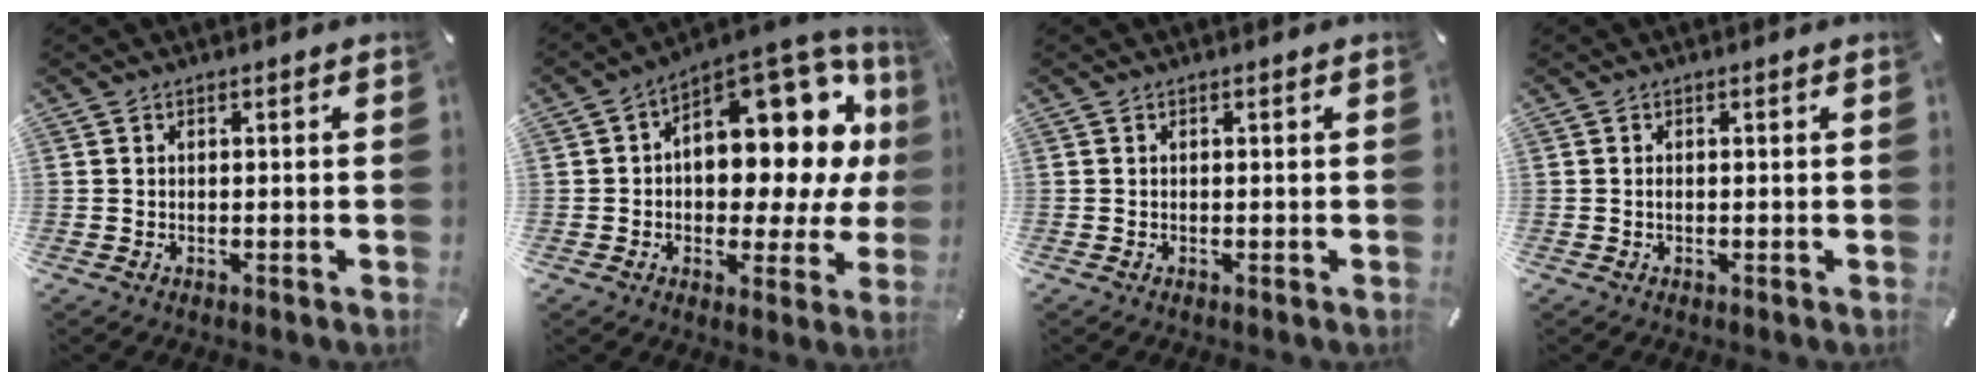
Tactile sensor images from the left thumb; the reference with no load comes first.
{"total": 16.0, "force": [6.3, 9.3, 11.4], "torque": [-0.132, -0.075, 0.100]}
{"total": 0.0}
{"total": 0.6, "force": [0.0, 0.3, 0.6], "torque": [-0.013, 0.000, -0.001]}